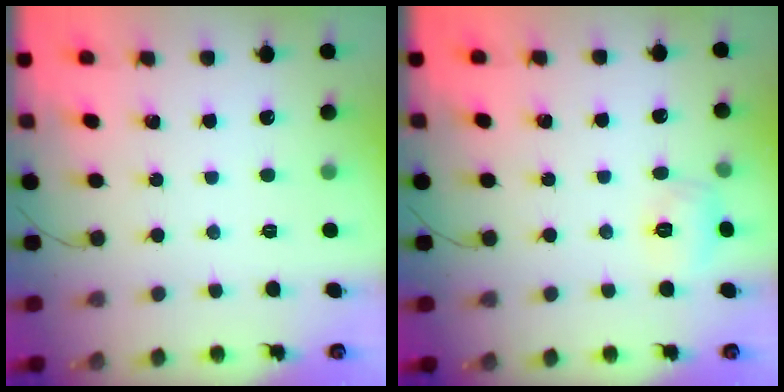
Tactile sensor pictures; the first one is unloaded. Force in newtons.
{"total": 6.0, "press": 5.8, "slide": 1.6}